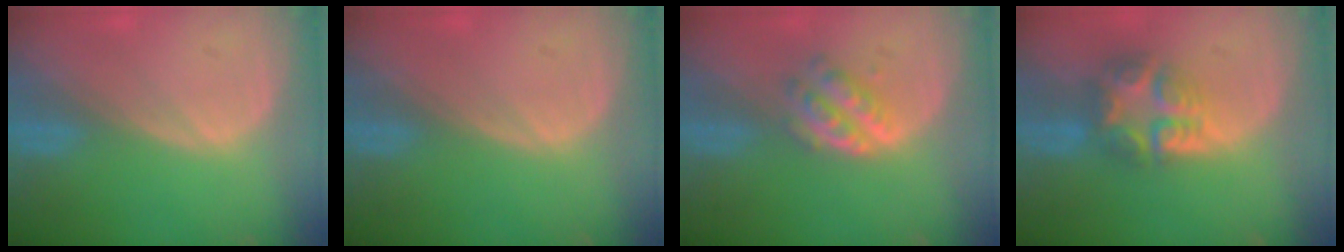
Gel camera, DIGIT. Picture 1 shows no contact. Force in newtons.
{"total": 0.0}
{"total": 4.8, "press": 4.4, "slide": 2.1}
{"total": 7.7, "press": 6.7, "slide": 3.8}